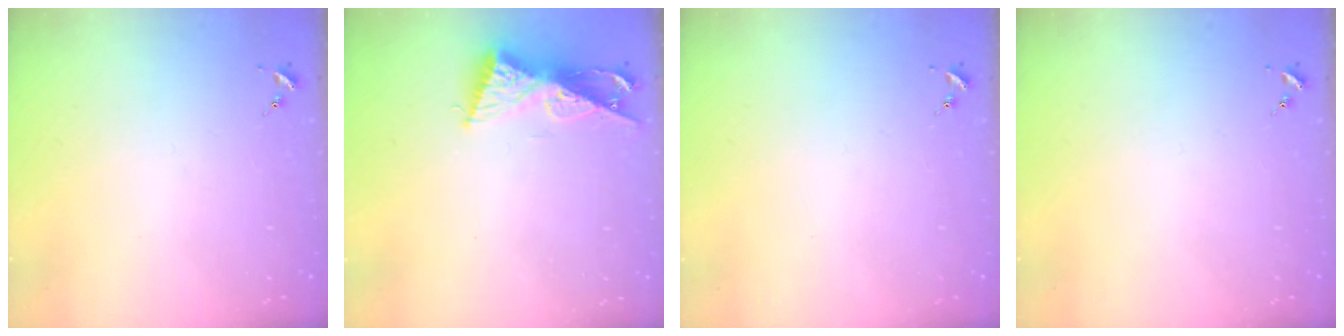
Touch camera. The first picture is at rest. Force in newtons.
{"total": 9.9, "press": 9.9, "slide": 0.6}
{"total": 0.0}
{"total": 0.0}